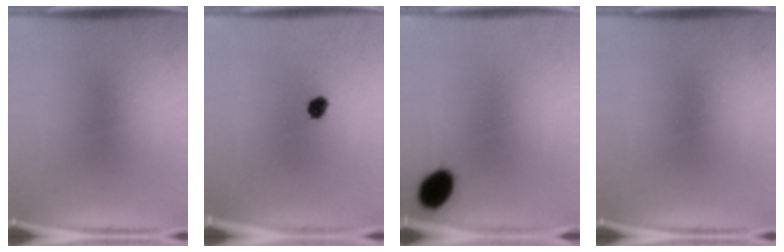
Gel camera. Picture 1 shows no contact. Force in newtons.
{"total": 2.8}
{"total": 7.8}
{"total": 0.0}